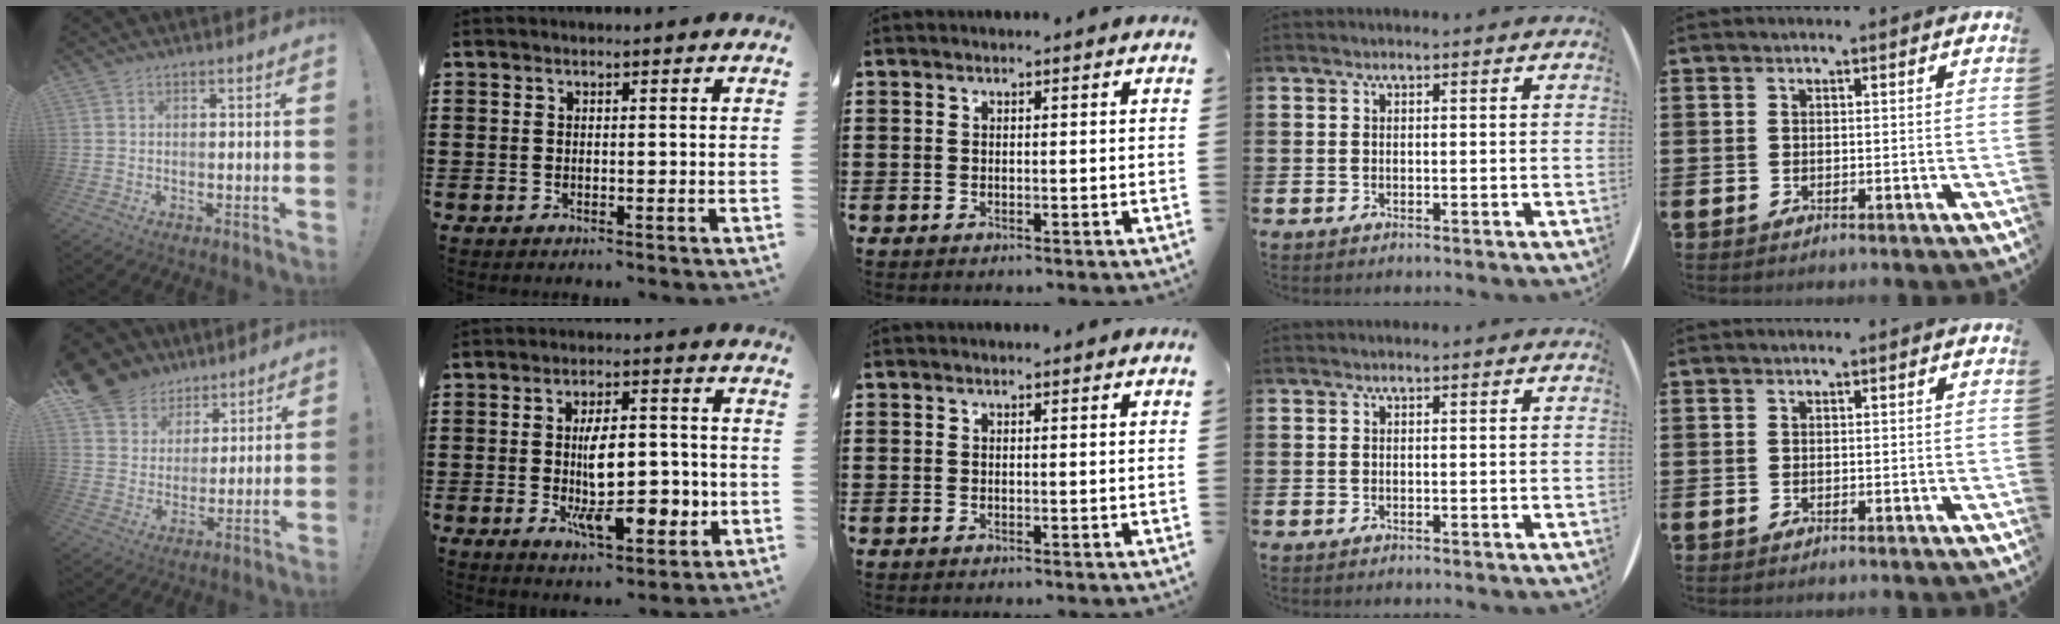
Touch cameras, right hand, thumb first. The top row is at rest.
{"thumb": {"total": 10.9, "force": [7.5, 7.7, 1.7], "torque": [-0.034, -0.055, 0.152]}, "index": {"total": 11.0, "force": [-1.9, 5.0, 9.6], "torque": [-0.151, -0.010, -0.035]}}